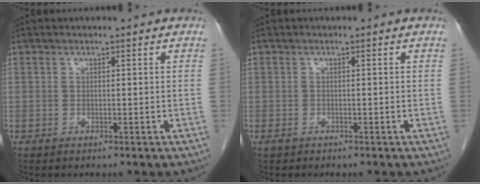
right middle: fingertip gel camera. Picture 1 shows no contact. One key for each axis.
{"total": 0.7, "fx": -0.5, "fy": 0.5, "fz": 0.3, "tx": -0.009, "ty": 0.001, "tz": -0.006}